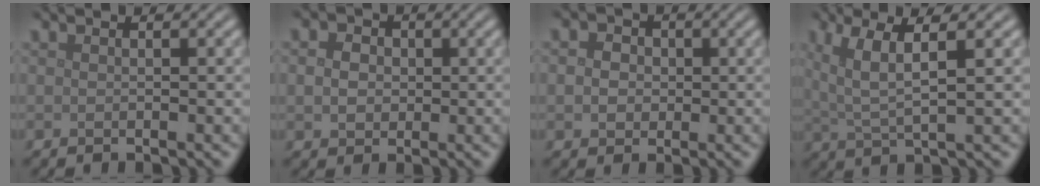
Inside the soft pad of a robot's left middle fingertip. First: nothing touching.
{"total": 3.4, "force": [0.7, 2.8, 1.8], "torque": [-0.029, 0.009, -0.003]}
{"total": 3.9, "force": [1.0, 3.2, 1.9], "torque": [-0.020, 0.021, -0.008]}
{"total": 4.7, "force": [1.9, 1.1, 4.2], "torque": [-0.082, 0.001, 0.039]}